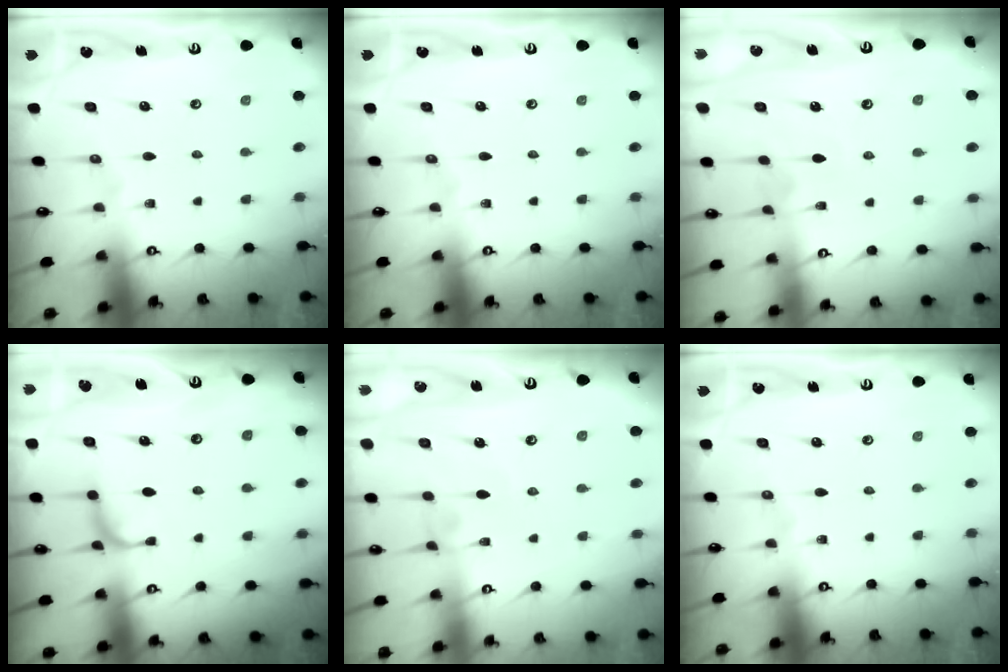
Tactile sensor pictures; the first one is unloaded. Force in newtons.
{"total": 0.0}
{"total": 4.4, "press": 4.4, "slide": 0.2}
{"total": 1.2, "press": 0.8, "slide": 0.8}
{"total": 3.5, "press": 3.5, "slide": 0.2}
{"total": 0.0}